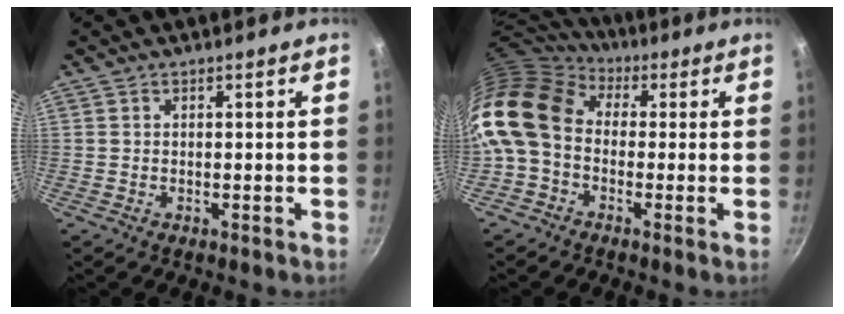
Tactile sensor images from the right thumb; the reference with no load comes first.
{"total": 16.2, "force": [0.6, 12.2, 10.7], "torque": [-0.216, 0.035, -0.010]}